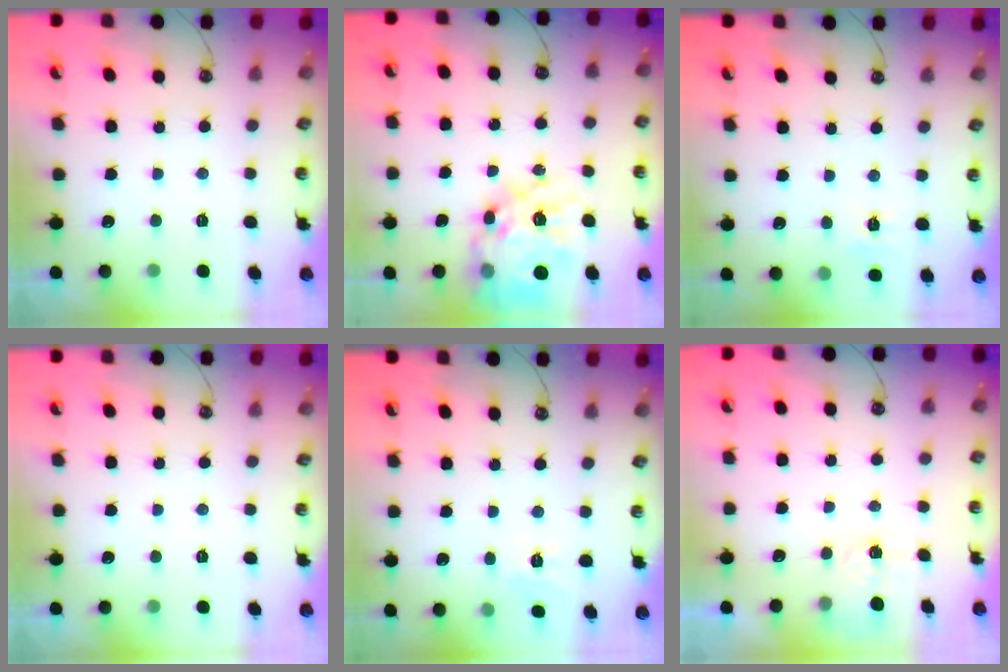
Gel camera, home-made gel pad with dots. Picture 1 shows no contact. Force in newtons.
{"total": 22.1, "press": 22.0, "slide": 2.0}
{"total": 5.4, "press": 5.4, "slide": 0.8}
{"total": 0.0}
{"total": 5.7, "press": 5.6, "slide": 0.7}
{"total": 2.0, "press": 2.0, "slide": 0.3}